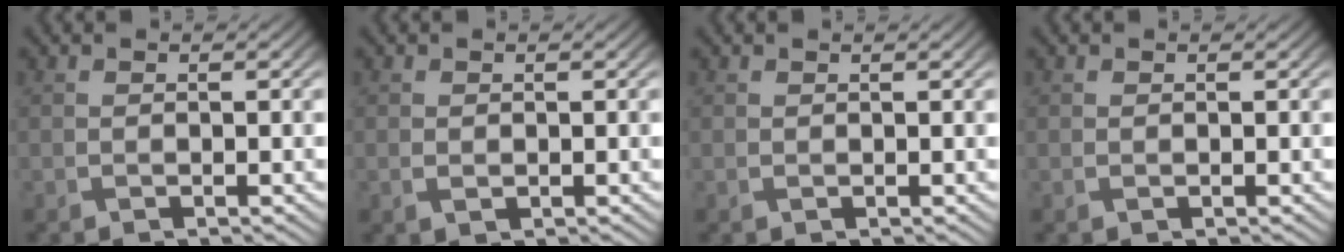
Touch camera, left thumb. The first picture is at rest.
{"total": 0.9, "force": [0.0, 0.7, 0.6], "torque": [-0.015, -0.003, 0.003]}
{"total": 0.5, "force": [0.4, 0.0, 0.4], "torque": [-0.007, 0.004, 0.008]}
{"total": 0.0}